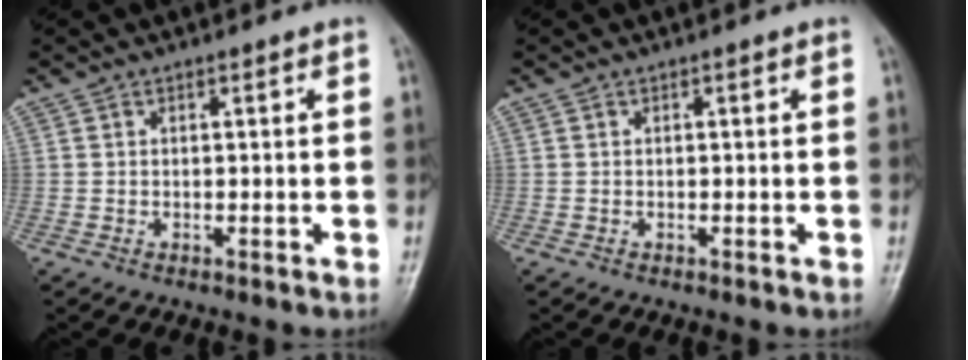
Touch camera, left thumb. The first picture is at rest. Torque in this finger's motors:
{"motor_torque": [0.01, 0.01, 0.03, -0.05, 0.00]}